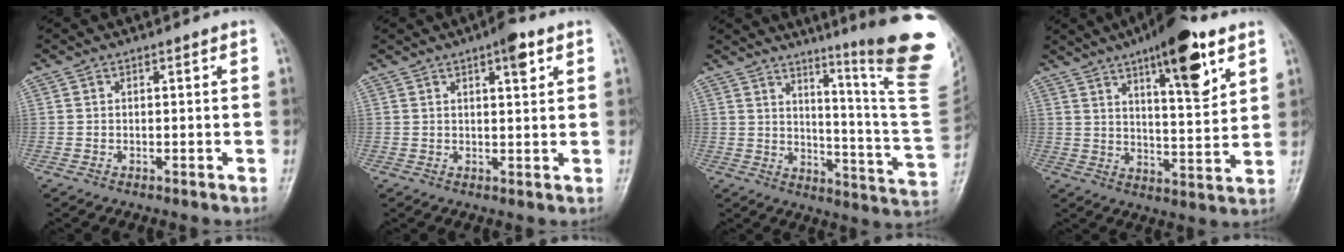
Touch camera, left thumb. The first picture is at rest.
{"total": 4.7, "force": [2.5, 1.4, 3.7], "torque": [-0.044, -0.009, 0.033]}
{"total": 23.4, "force": [14.3, 1.2, 18.4], "torque": [-0.220, -0.107, 0.189]}
{"total": 15.8, "force": [8.8, 4.6, 12.2], "torque": [-0.159, -0.041, 0.134]}